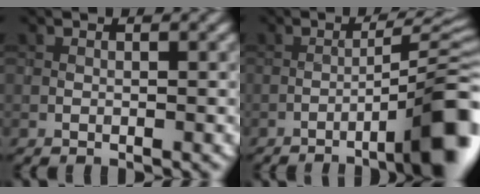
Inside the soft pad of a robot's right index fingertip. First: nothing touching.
{"total": 9.6, "force": [-4.8, 1.4, 8.2], "torque": [-0.107, 0.016, -0.070]}